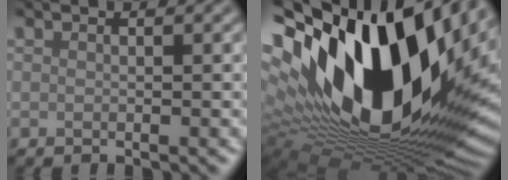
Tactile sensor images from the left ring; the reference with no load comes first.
{"total": 20.3, "force": [6.1, 10.6, 16.2], "torque": [-0.298, 0.007, 0.104]}